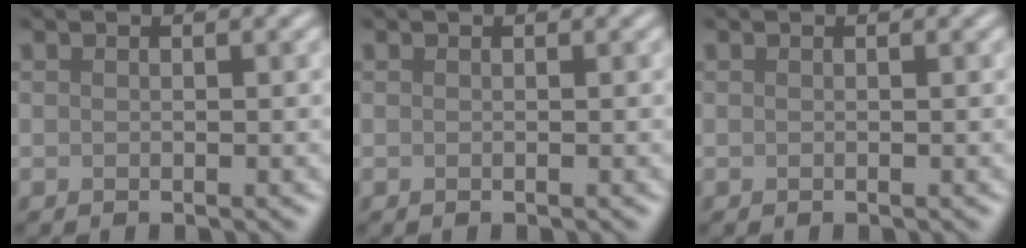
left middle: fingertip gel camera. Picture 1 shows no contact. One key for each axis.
{"total": 0.0}
{"total": 0.0}